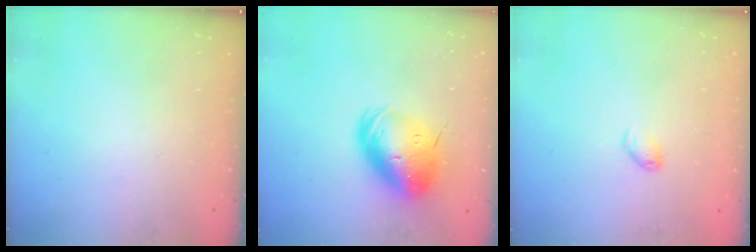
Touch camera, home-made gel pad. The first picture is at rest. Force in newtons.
{"total": 16.0, "press": 15.7, "slide": 2.9}
{"total": 3.2, "press": 3.2, "slide": 0.5}